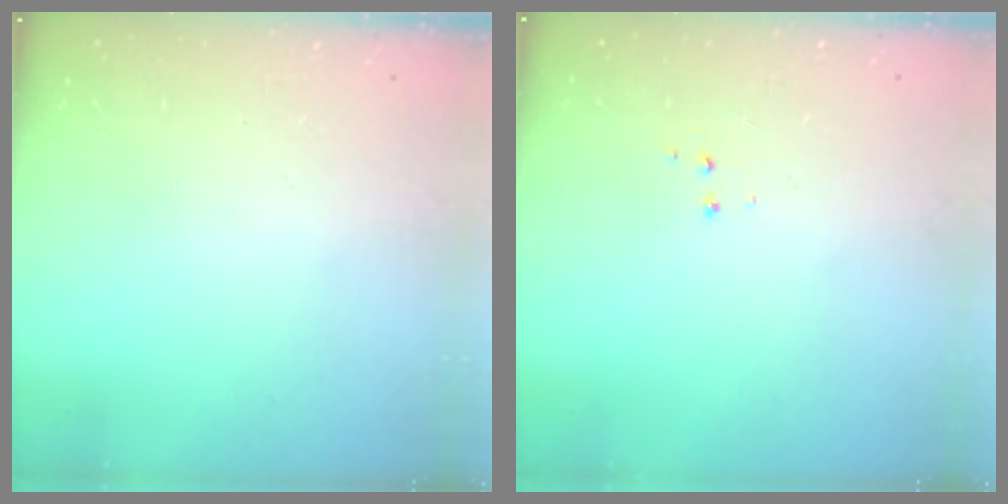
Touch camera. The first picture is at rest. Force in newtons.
{"total": 3.4, "press": 3.3, "slide": 0.6}